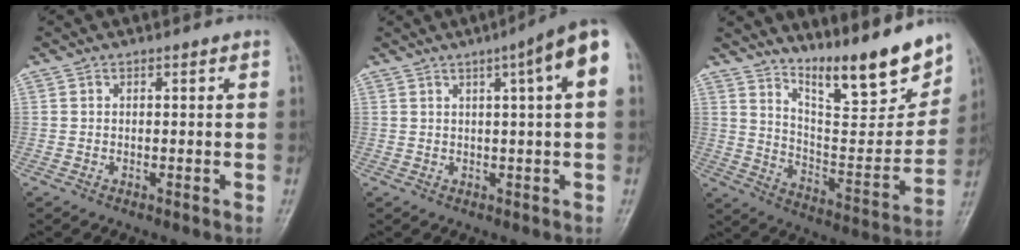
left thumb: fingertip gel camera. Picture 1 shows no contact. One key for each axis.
{"total": 8.5, "fx": 2.7, "fy": 0.6, "fz": 8.1, "tx": -0.115, "ty": 0.019, "tz": 0.030}
{"total": 18.9, "fx": 14.4, "fy": 4.1, "fz": 11.6, "tx": -0.134, "ty": -0.099, "tz": 0.237}